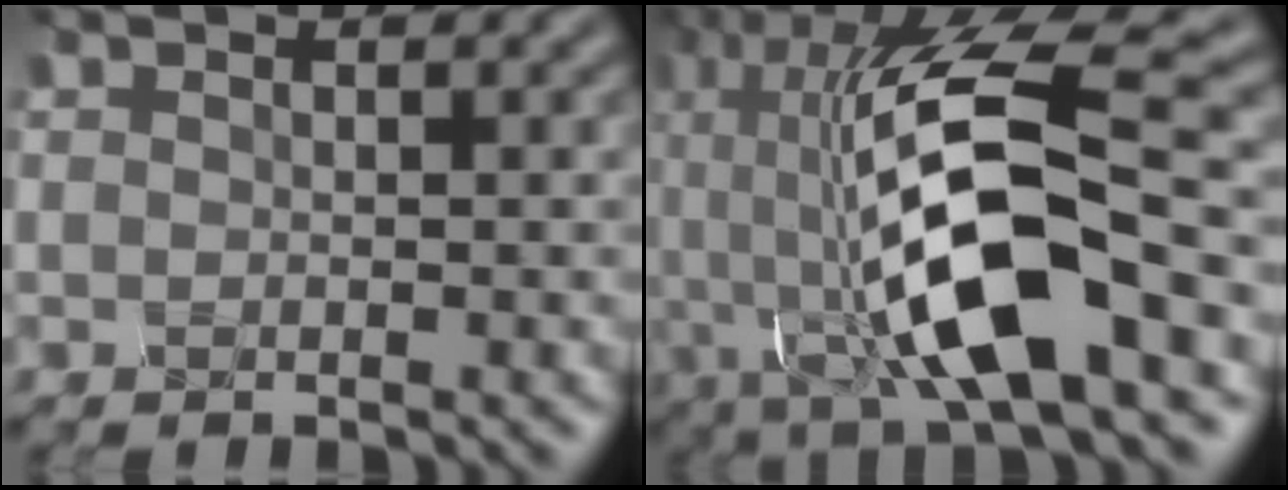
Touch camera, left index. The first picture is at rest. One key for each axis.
{"total": 13.6, "fx": -3.0, "fy": 4.5, "fz": 12.5, "tx": -0.232, "ty": 0.006, "tz": -0.071}